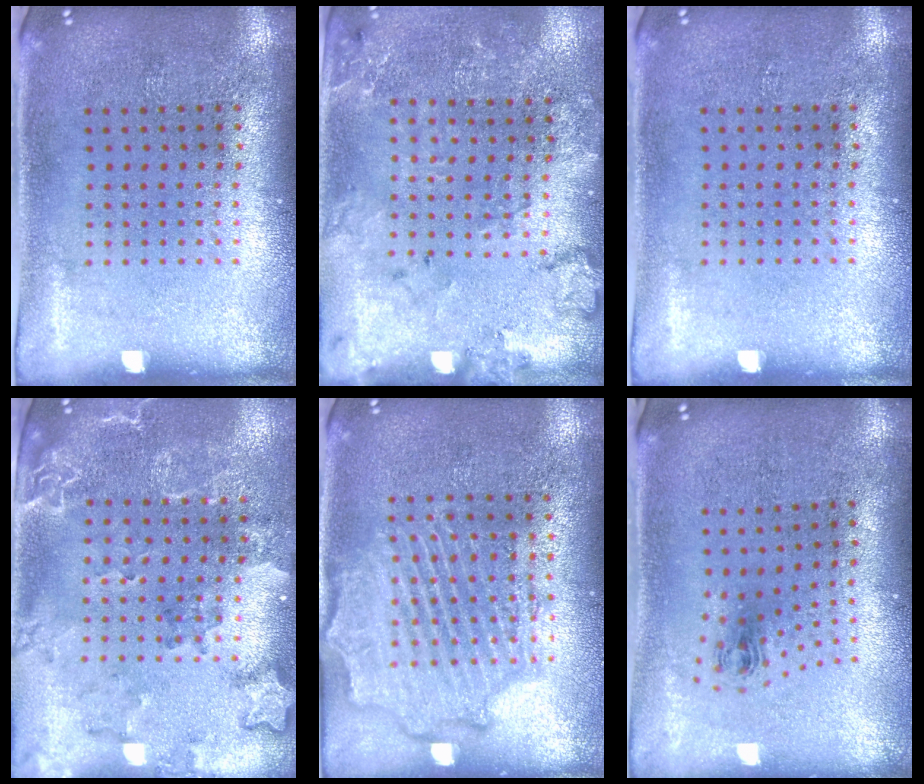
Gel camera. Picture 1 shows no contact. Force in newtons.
{"total": 1.8, "press": 1.7, "slide": 0.4}
{"total": 0.0}
{"total": 2.2, "press": 1.9, "slide": 1.1}
{"total": 2.1, "press": 2.1, "slide": 0.4}
{"total": 1.0, "press": 0.5, "slide": 0.9}